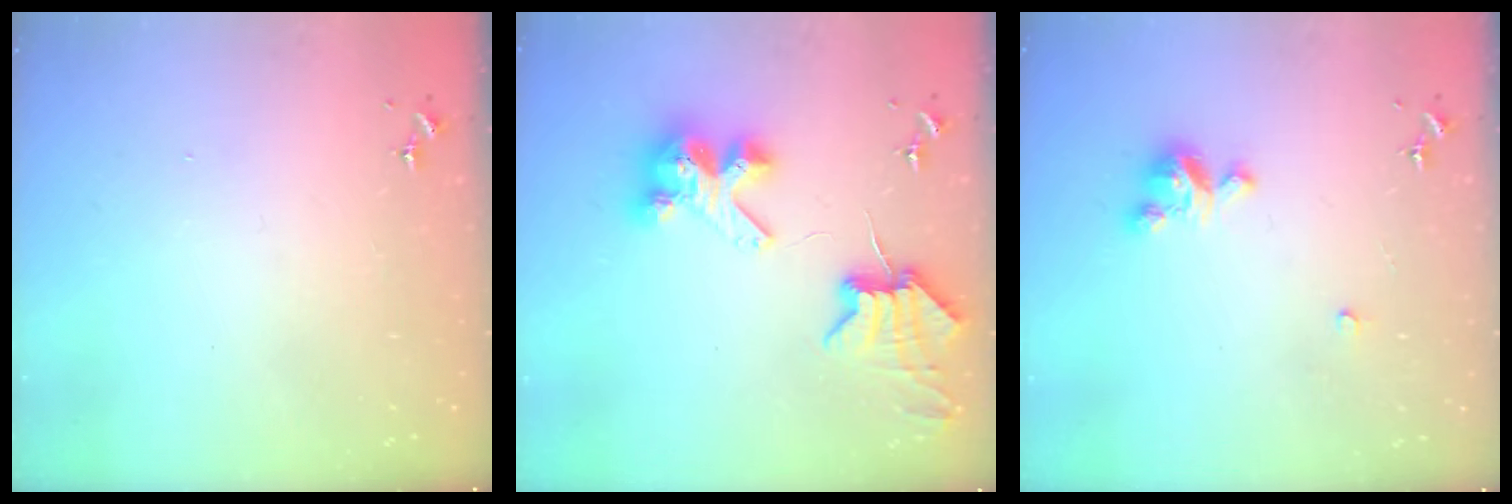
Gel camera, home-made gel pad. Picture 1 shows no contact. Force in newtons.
{"total": 8.7, "press": 8.7, "slide": 1.2}
{"total": 7.0, "press": 7.0, "slide": 0.3}